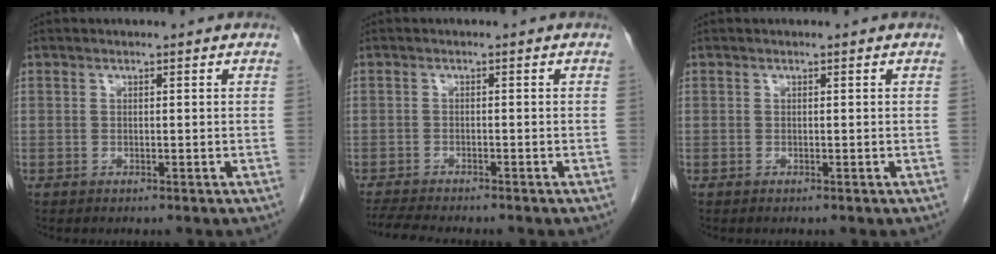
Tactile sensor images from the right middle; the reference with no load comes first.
{"total": 6.4, "force": [-5.8, 0.6, 2.7], "torque": [-0.045, -0.014, -0.094]}
{"total": 0.0}